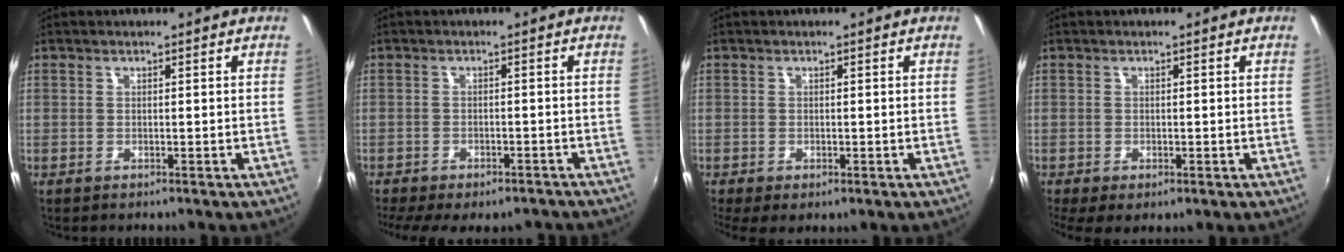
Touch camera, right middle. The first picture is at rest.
{"total": 11.3, "force": [-9.1, 3.8, 5.6], "torque": [-0.122, -0.033, -0.123]}
{"total": 3.2, "force": [-1.3, 1.4, 2.5], "torque": [-0.048, -0.015, -0.015]}
{"total": 3.7, "force": [-1.0, 1.6, 3.2], "torque": [-0.059, -0.015, -0.009]}